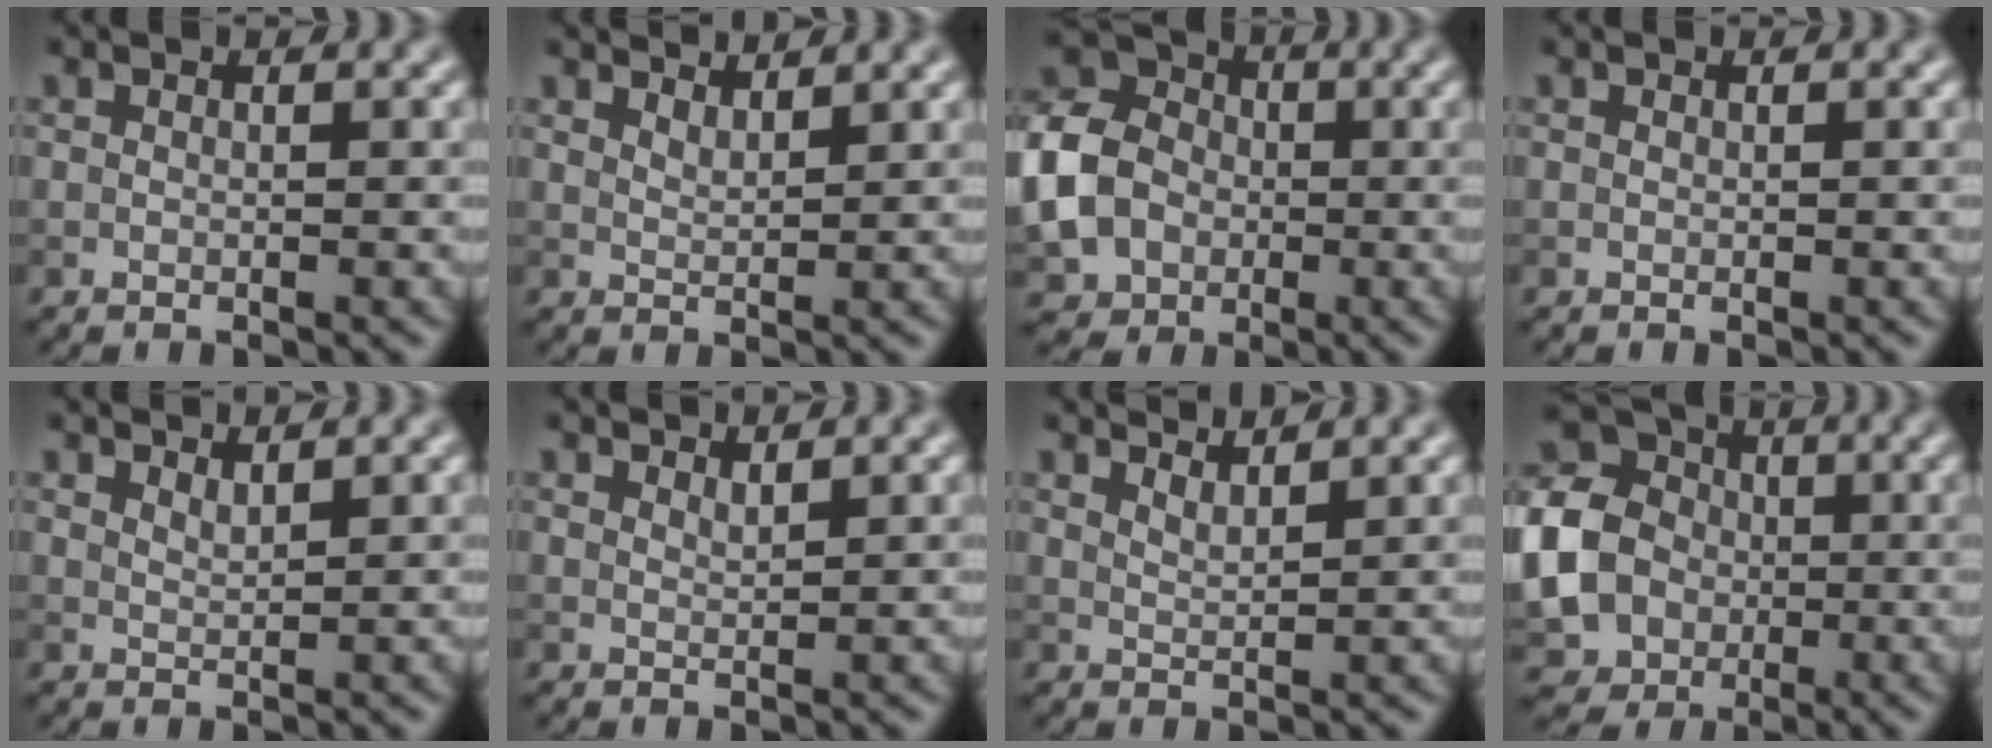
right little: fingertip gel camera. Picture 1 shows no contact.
{"total": 2.2, "force": [2.1, 0.3, 0.6], "torque": [-0.006, 0.004, 0.031]}
{"total": 8.6, "force": [-1.7, 7.1, 4.7], "torque": [-0.118, -0.010, -0.037]}
{"total": 0.0}
{"total": 1.4, "force": [1.3, 0.1, 0.4], "torque": [-0.004, 0.001, 0.022]}
{"total": 1.1, "force": [1.1, 0.1, 0.3], "torque": [-0.004, 0.000, 0.019]}
{"total": 2.7, "force": [2.6, 0.4, 0.8], "torque": [-0.003, 0.006, 0.033]}
{"total": 15.4, "force": [-1.5, 13.8, 6.7], "torque": [-0.192, -0.004, -0.056]}